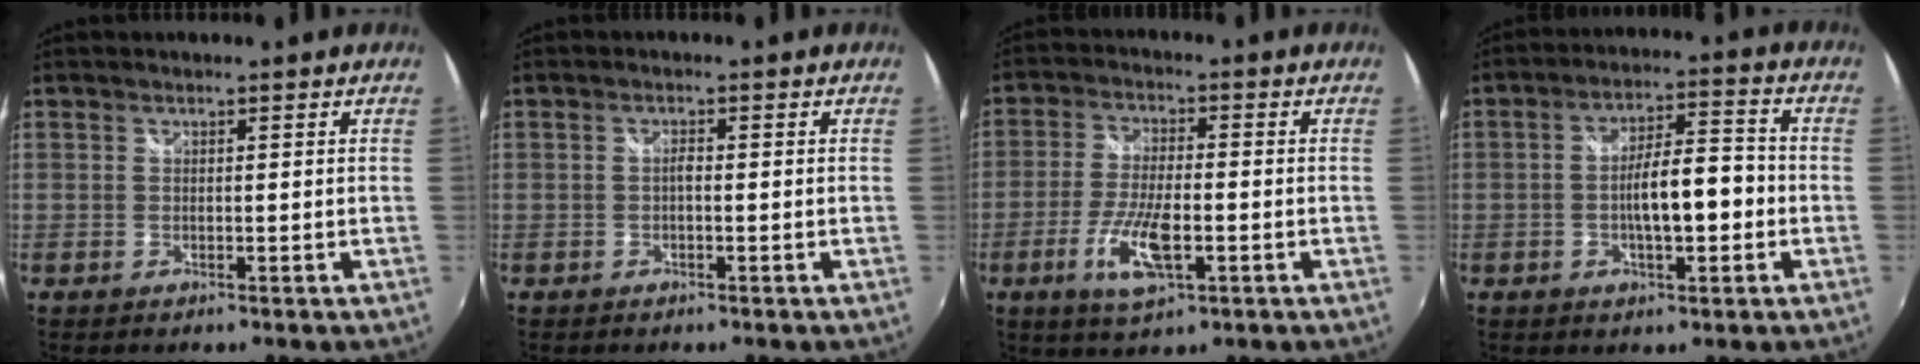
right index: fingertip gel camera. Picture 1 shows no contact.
{"total": 1.0, "force": [-0.3, 0.4, 0.8], "torque": [-0.017, 0.004, -0.007]}
{"total": 9.6, "force": [-3.5, 3.1, 8.4], "torque": [-0.174, -0.011, -0.067]}
{"total": 9.2, "force": [-2.0, 2.5, 8.6], "torque": [-0.145, 0.010, -0.024]}